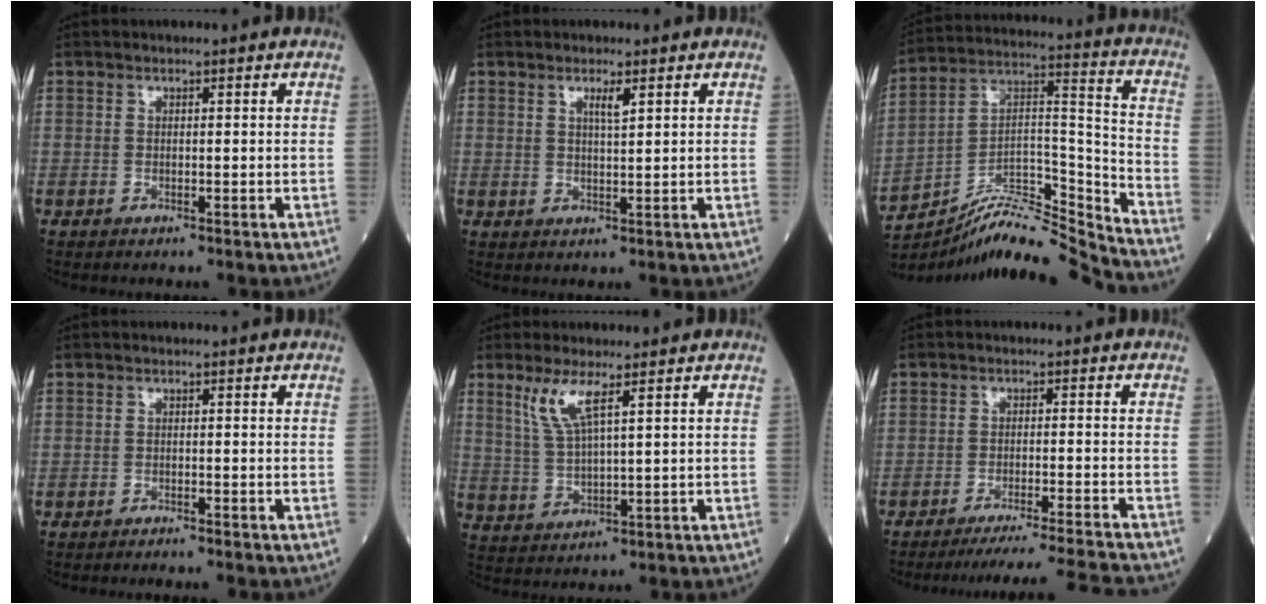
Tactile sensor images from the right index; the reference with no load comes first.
{"total": 2.0, "force": [1.1, -0.1, 1.7], "torque": [-0.033, -0.004, 0.019]}
{"total": 15.3, "force": [-15.1, -0.7, 2.4], "torque": [-0.034, 0.064, -0.265]}
{"total": 1.9, "force": [-1.9, -0.2, 0.4], "torque": [-0.005, 0.000, -0.025]}
{"total": 5.5, "force": [3.0, 0.2, 4.6], "torque": [-0.103, -0.002, 0.066]}
{"total": 13.9, "force": [-13.2, -2.4, 3.6], "torque": [-0.032, -0.022, -0.186]}